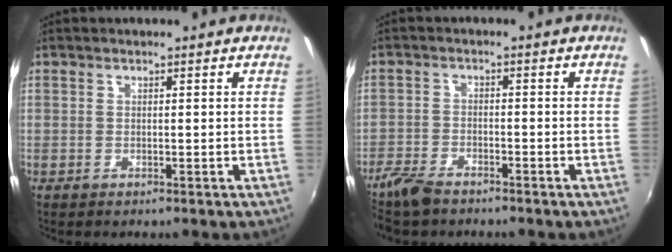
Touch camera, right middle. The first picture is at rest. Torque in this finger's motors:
{"motor_torque": [1.07, -1.07, 0.29, 0.21]}